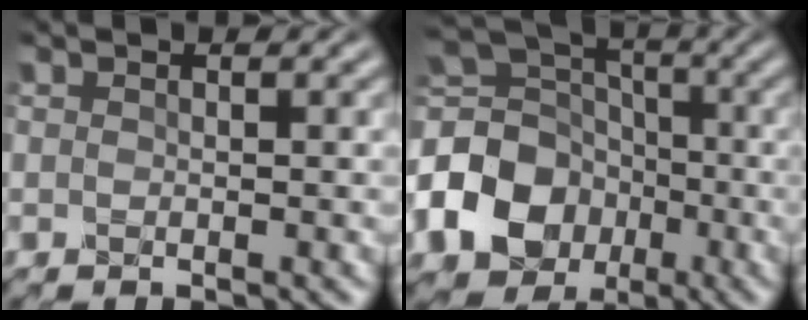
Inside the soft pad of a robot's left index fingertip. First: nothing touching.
{"total": 12.2, "force": [-4.0, 10.1, 5.7], "torque": [-0.143, -0.022, -0.090]}